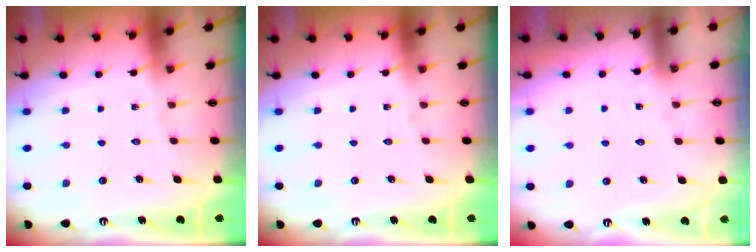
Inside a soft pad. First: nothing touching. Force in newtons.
{"total": 0.0}
{"total": 5.8, "press": 5.8, "slide": 0.5}